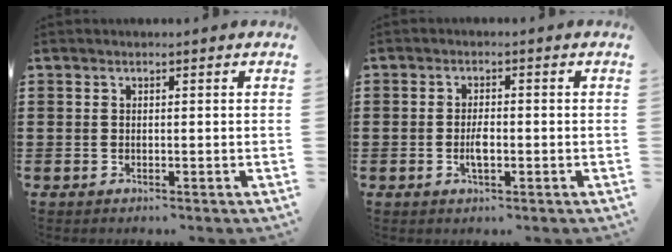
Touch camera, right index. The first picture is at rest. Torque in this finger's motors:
{"motor_torque": [2.14, 0.00, 0.32, 0.11]}